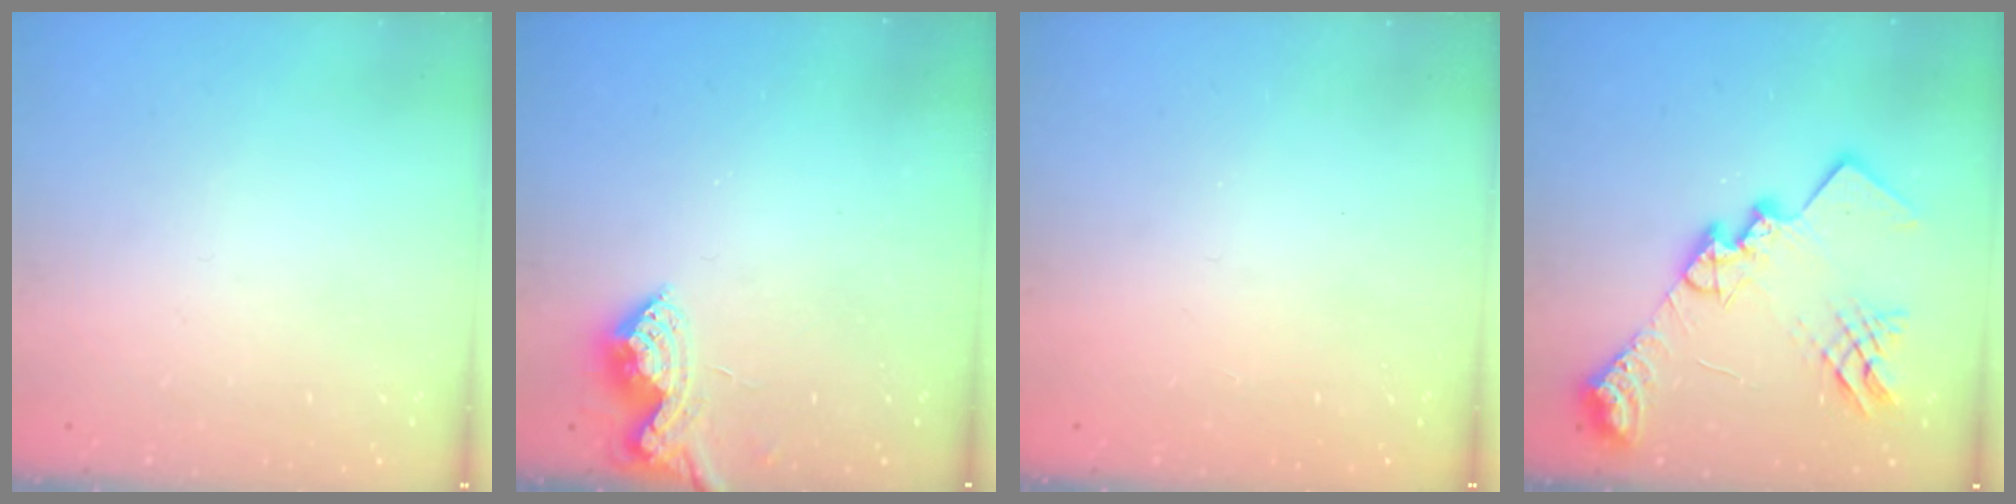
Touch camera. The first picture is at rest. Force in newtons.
{"total": 8.3, "press": 8.3, "slide": 0.3}
{"total": 1.0, "press": 1.0, "slide": 0.1}
{"total": 23.6, "press": 23.5, "slide": 1.9}